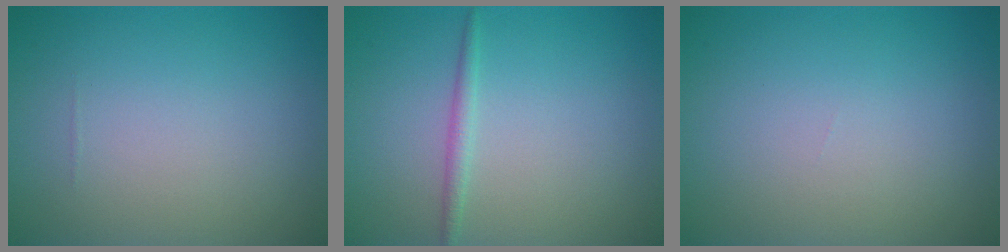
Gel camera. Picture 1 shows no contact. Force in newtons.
{"total": 1.2, "press": 1.2, "slide": 0.1}
{"total": 0.0}